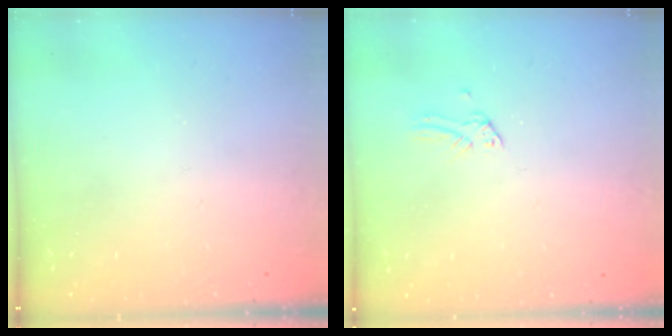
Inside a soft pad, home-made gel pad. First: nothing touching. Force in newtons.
{"total": 0.0}